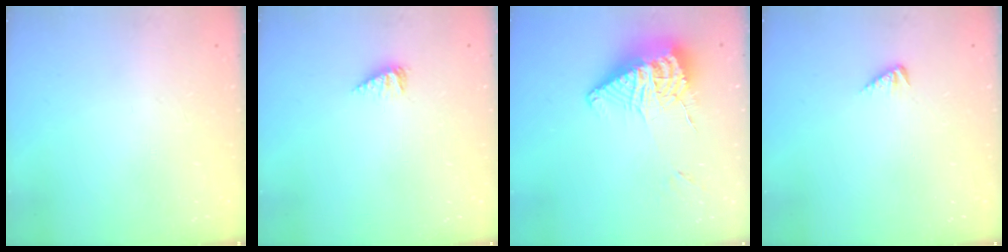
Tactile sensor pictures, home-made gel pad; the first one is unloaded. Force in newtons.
{"total": 2.5, "press": 2.5, "slide": 0.3}
{"total": 13.1, "press": 13.0, "slide": 1.5}
{"total": 2.0, "press": 1.9, "slide": 0.3}